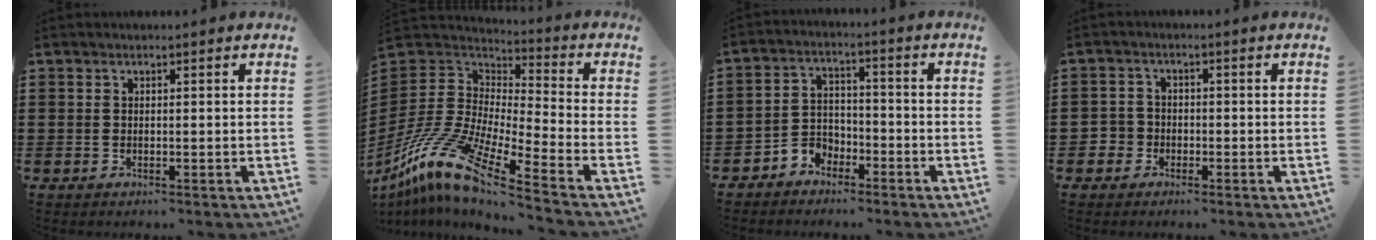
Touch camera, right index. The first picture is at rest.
{"total": 12.5, "force": [-9.8, 1.3, 7.6], "torque": [-0.188, -0.006, -0.207]}
{"total": 3.7, "force": [-3.1, 2.0, 0.1], "torque": [-0.011, 0.007, -0.065]}
{"total": 2.6, "force": [-1.5, 2.2, 0.3], "torque": [-0.025, 0.000, -0.035]}